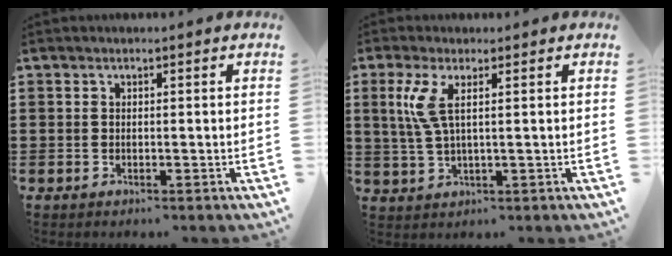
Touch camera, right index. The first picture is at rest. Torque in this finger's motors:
{"motor_torque": [0.51, -0.16, 0.21, 0.09]}